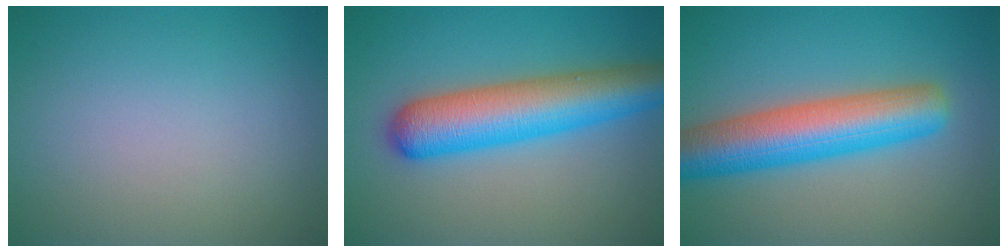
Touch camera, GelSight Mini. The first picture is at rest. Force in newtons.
{"total": 8.3, "press": 8.3, "slide": 0.3}
{"total": 8.4, "press": 8.4, "slide": 0.2}